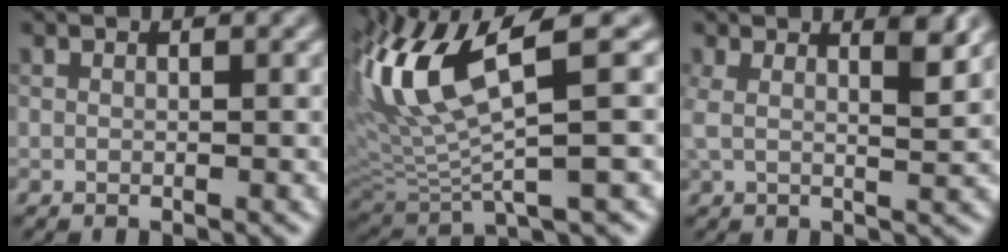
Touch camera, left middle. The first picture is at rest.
{"total": 8.5, "force": [1.9, 1.9, 8.1], "torque": [-0.179, 0.008, 0.051]}
{"total": 2.9, "force": [1.5, 0.8, 2.4], "torque": [-0.046, 0.005, 0.030]}